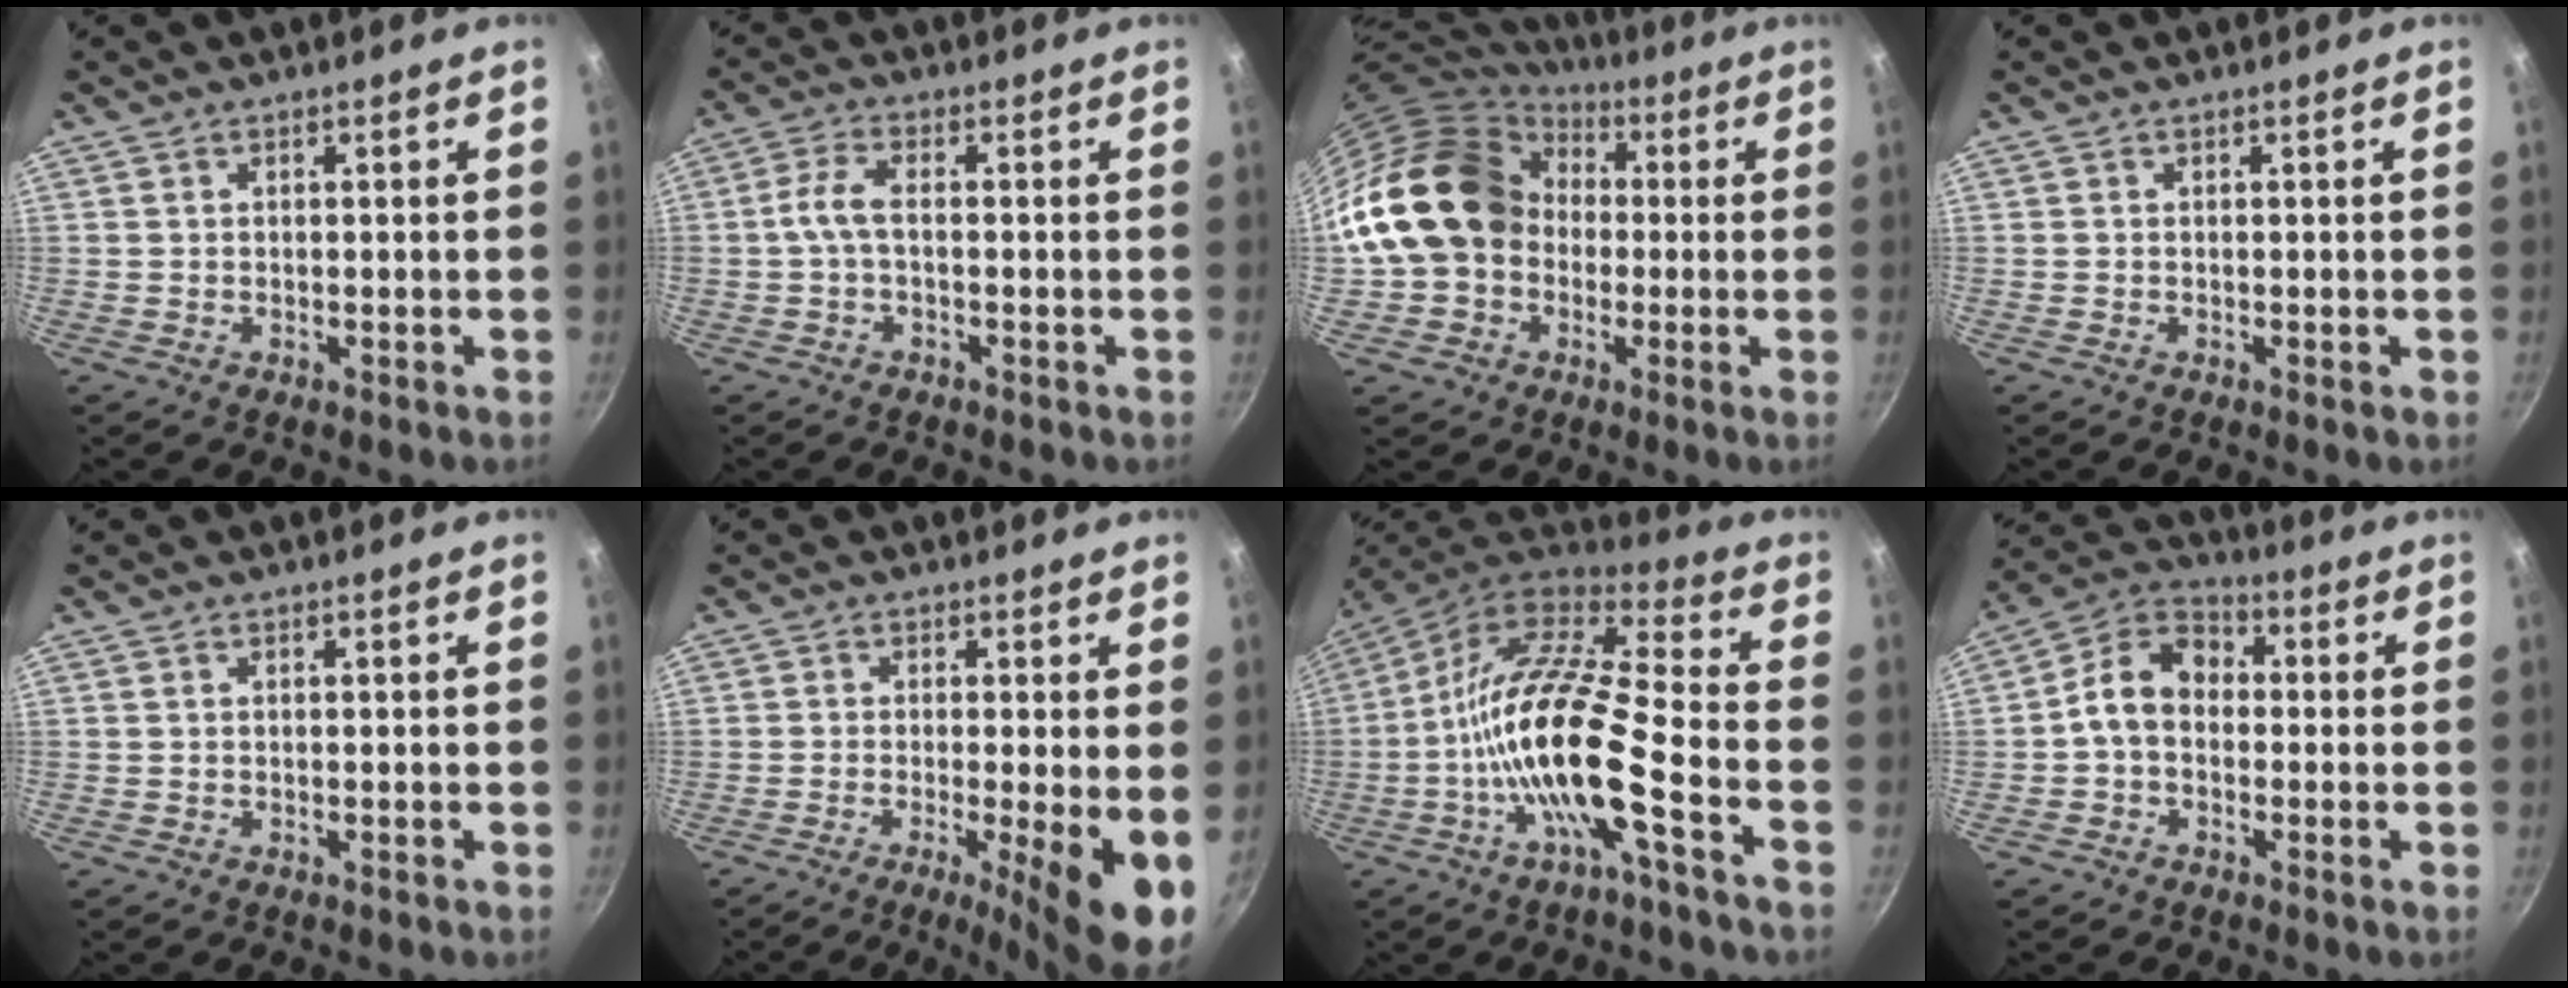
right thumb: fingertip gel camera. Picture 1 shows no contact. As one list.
[{"total": 4.4, "force": [-0.7, 1.6, 4.0], "torque": [-0.097, 0.015, -0.020]}, {"total": 19.3, "force": [1.2, 15.9, 10.8], "torque": [-0.187, 0.048, 0.022]}, {"total": 0.0}, {"total": 0.0}, {"total": 10.2, "force": [-2.2, 1.6, 9.8], "torque": [-0.141, -0.009, -0.032]}, {"total": 19.0, "force": [-6.1, 4.4, 17.5], "torque": [-0.317, 0.048, -0.135]}, {"total": 9.2, "force": [-0.6, 6.9, 6.0], "torque": [-0.082, 0.033, -0.034]}]